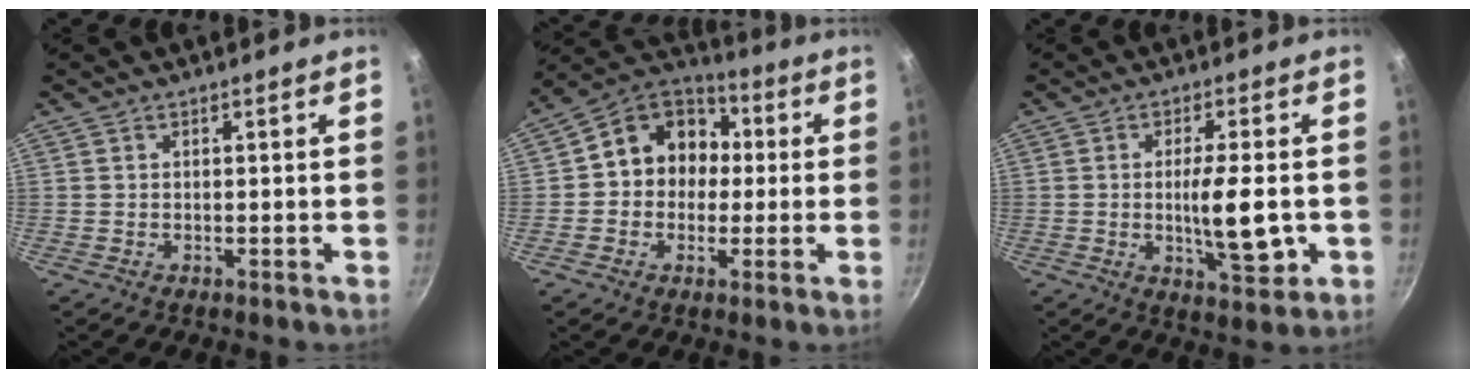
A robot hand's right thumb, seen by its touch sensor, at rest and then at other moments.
{"total": 12.9, "force": [0.6, 11.1, 6.4], "torque": [-0.055, 0.035, -0.012]}
{"total": 9.9, "force": [-1.3, 2.7, 9.4], "torque": [-0.143, -0.005, -0.015]}